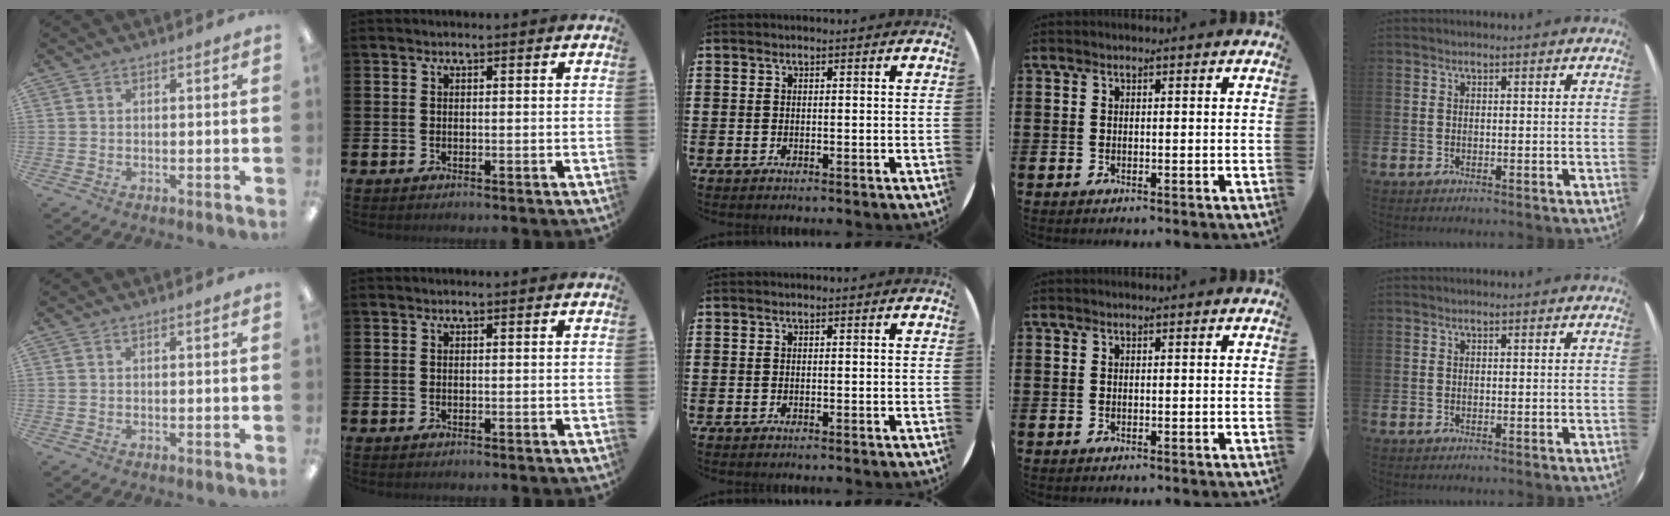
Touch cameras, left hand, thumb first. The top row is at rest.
{}